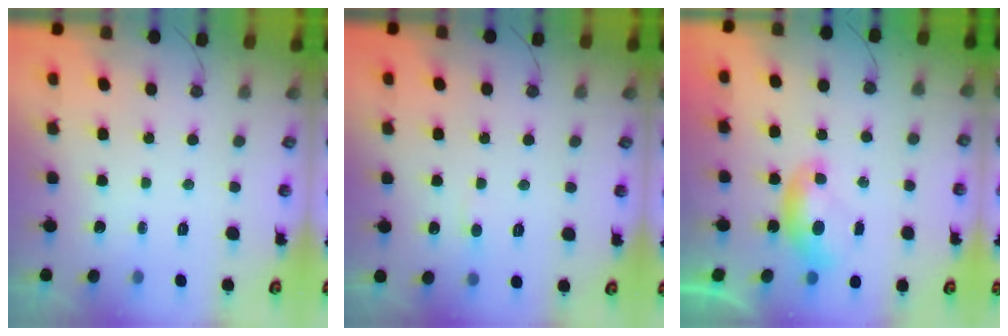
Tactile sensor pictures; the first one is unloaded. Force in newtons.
{"total": 1.9, "press": 1.8, "slide": 0.4}
{"total": 0.0}